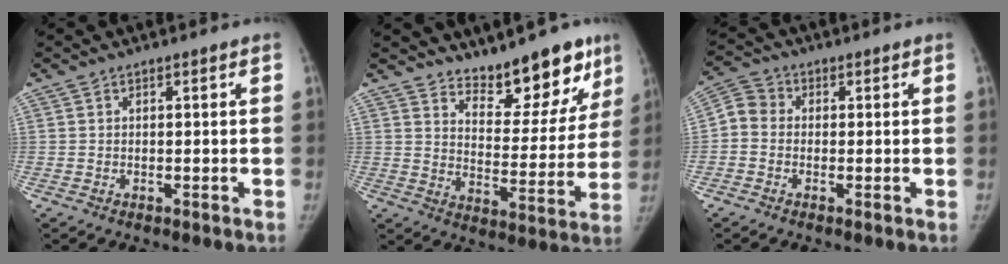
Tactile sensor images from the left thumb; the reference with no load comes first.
{"total": 14.4, "force": [11.3, 5.5, 7.0], "torque": [-0.040, -0.084, 0.171]}
{"total": 4.4, "force": [-0.3, 3.9, 2.2], "torque": [-0.033, 0.011, -0.022]}